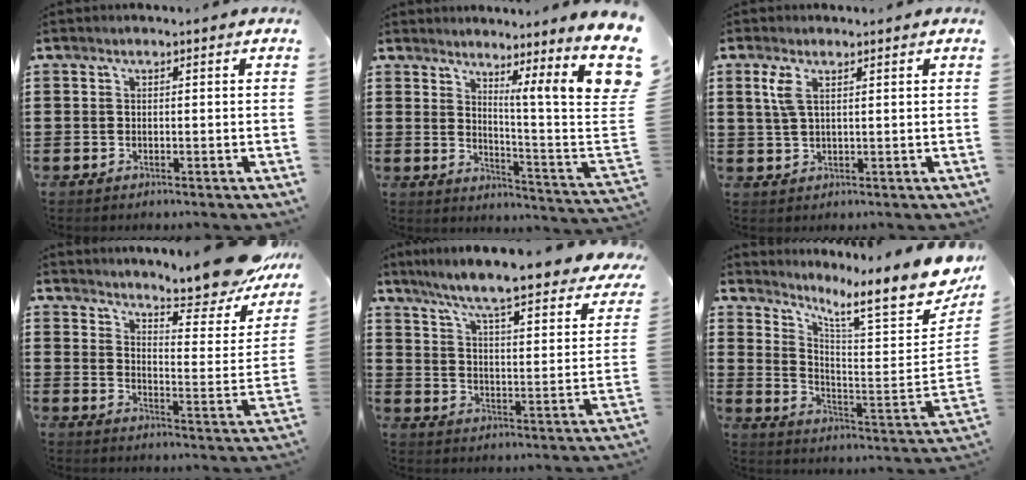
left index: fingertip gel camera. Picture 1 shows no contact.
{"total": 9.4, "force": [5.8, -0.2, 7.4], "torque": [-0.130, -0.053, 0.087]}
{"total": 2.9, "force": [1.4, 1.1, 2.4], "torque": [-0.061, 0.002, 0.021]}
{"total": 10.0, "force": [9.3, 0.1, 3.7], "torque": [-0.060, -0.079, 0.155]}
{"total": 6.7, "force": [5.7, -0.7, 3.4], "torque": [-0.091, -0.052, 0.089]}
{"total": 9.4, "force": [7.7, 0.5, 5.5], "torque": [-0.107, -0.075, 0.114]}